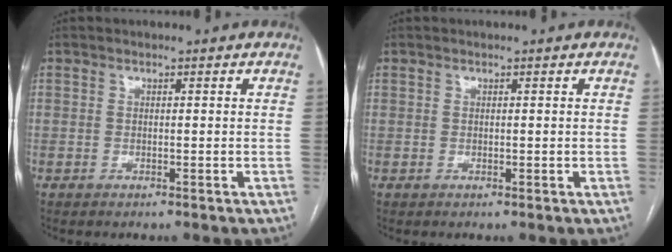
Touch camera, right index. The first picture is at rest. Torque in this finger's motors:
{"motor_torque": [0.09, 0.05, 0.01, 0.00]}